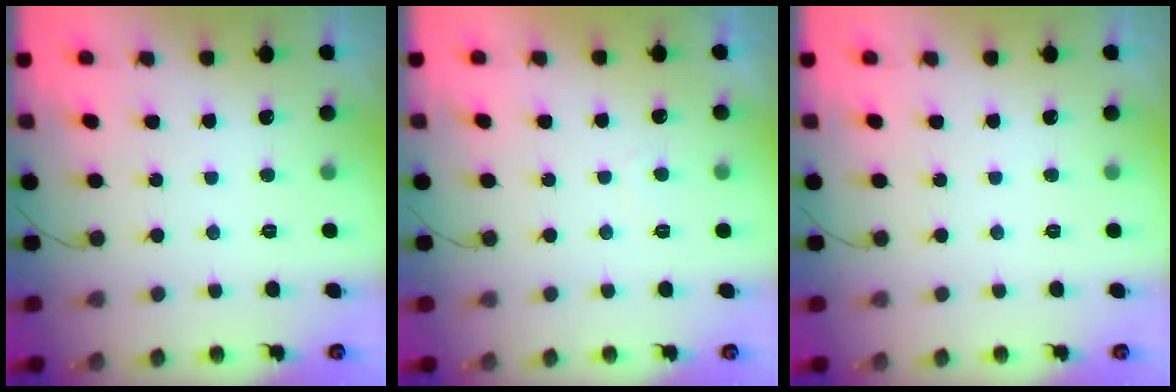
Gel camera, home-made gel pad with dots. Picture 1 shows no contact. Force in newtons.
{"total": 0.6, "press": 0.3, "slide": 0.5}
{"total": 0.0}